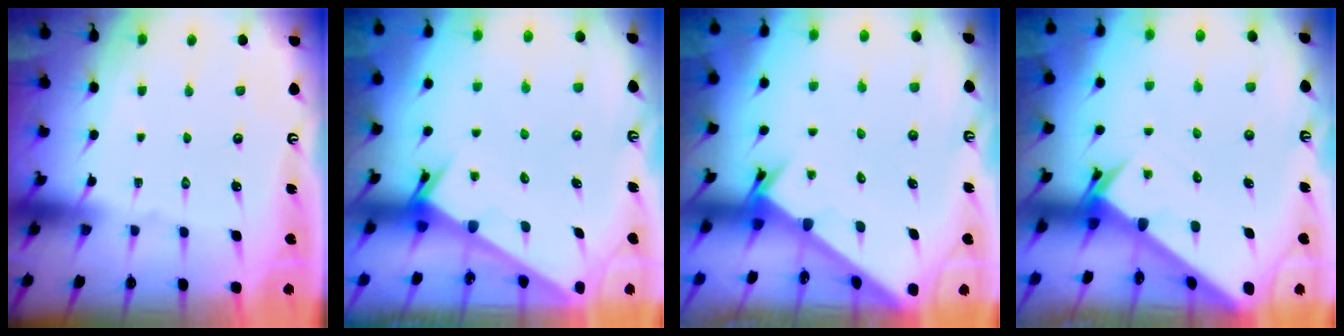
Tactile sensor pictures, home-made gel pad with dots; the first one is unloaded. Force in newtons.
{"total": 2.4, "press": 2.4, "slide": 0.2}
{"total": 2.5, "press": 2.5, "slide": 0.2}
{"total": 2.7, "press": 2.7, "slide": 0.2}